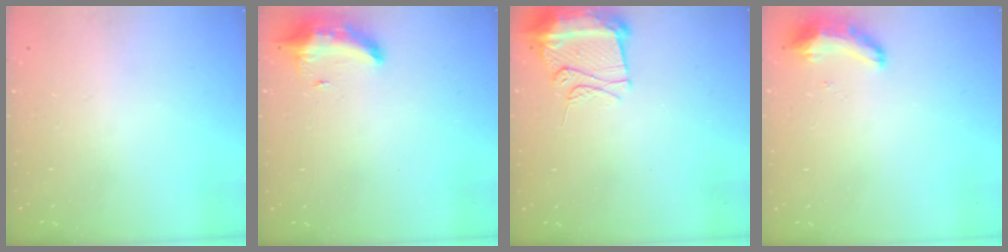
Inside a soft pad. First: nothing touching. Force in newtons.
{"total": 8.5, "press": 8.4, "slide": 1.4}
{"total": 10.8, "press": 10.7, "slide": 1.1}
{"total": 8.8, "press": 8.7, "slide": 1.3}